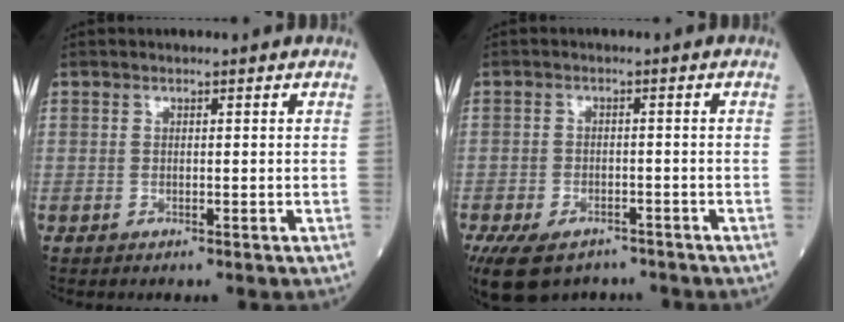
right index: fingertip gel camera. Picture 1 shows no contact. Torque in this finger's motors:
{"motor_torque": [0.87, -0.80, 0.18, 0.11]}